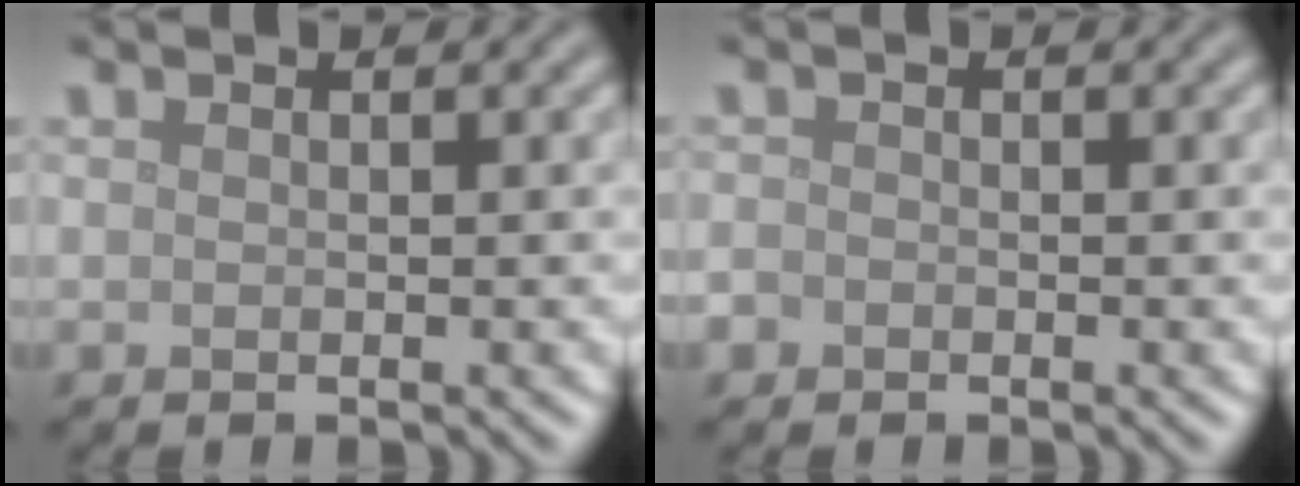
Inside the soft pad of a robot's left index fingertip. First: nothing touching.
{"total": 0.9, "force": [-0.6, 0.7, 0.2], "torque": [-0.001, -0.003, -0.014]}